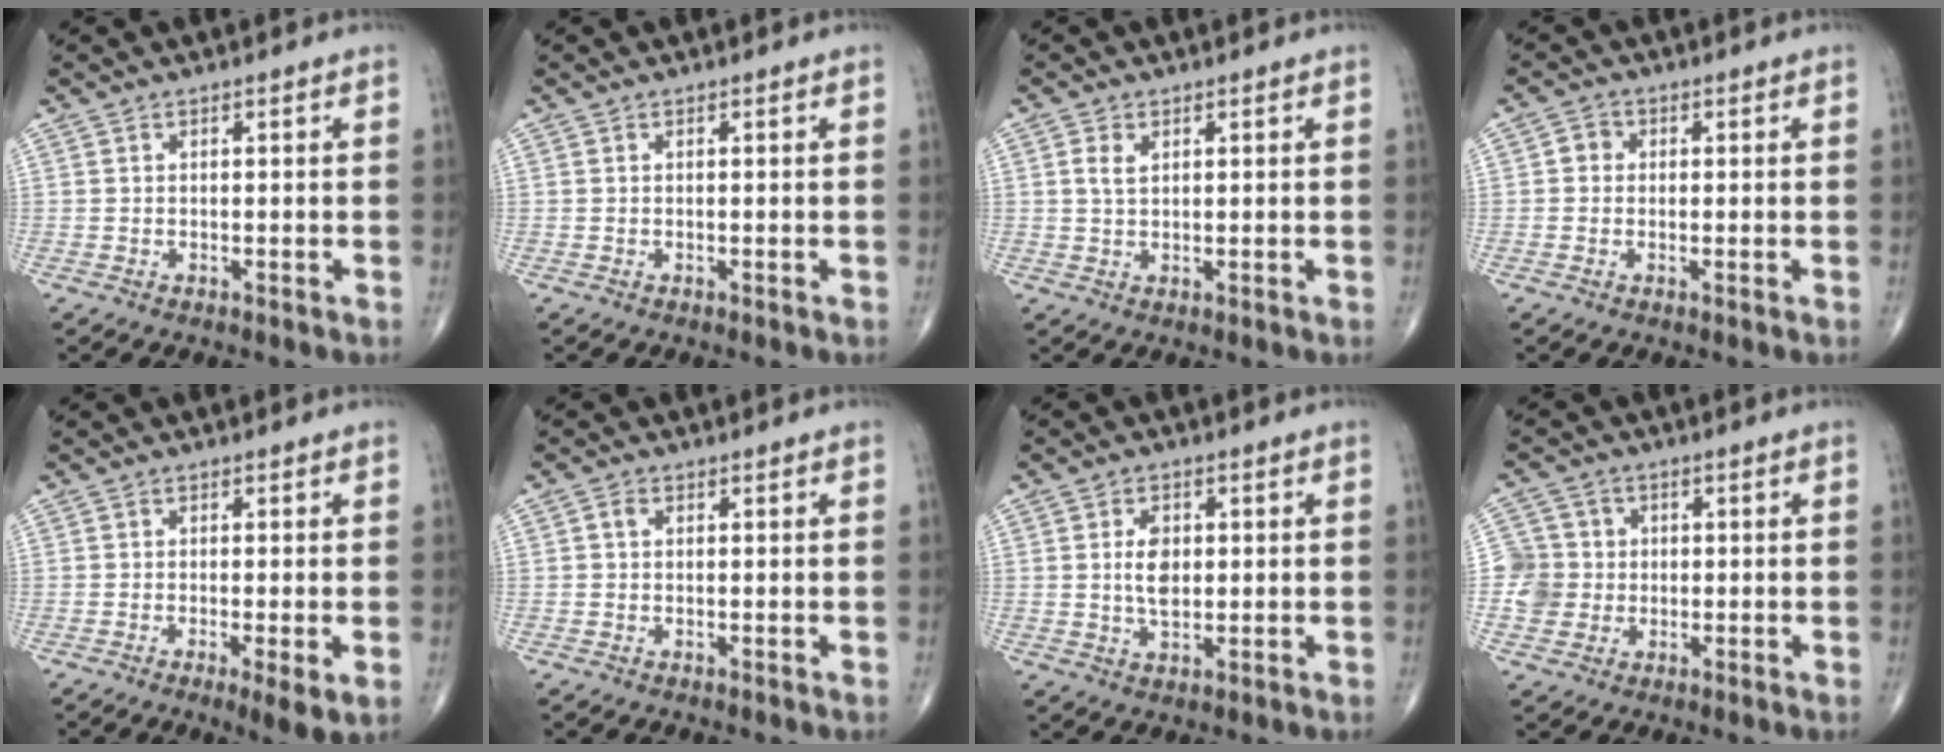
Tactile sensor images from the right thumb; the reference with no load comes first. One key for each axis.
{"total": 0.0}
{"total": 2.4, "fx": 0.9, "fy": 1.5, "fz": 1.7, "tx": -0.033, "ty": 0.001, "tz": 0.018}
{"total": 2.3, "fx": 0.1, "fy": 2.1, "fz": 0.9, "tx": -0.002, "ty": 0.006, "tz": -0.005}
{"total": 4.7, "fx": -1.4, "fy": 0.8, "fz": 4.4, "tx": -0.076, "ty": -0.015, "tz": -0.025}
{"total": 1.3, "fx": 0.2, "fy": 1.0, "fz": 0.8, "tx": -0.012, "ty": 0.005, "tz": 0.001}
{"total": 5.3, "fx": 0.6, "fy": 3.3, "fz": 4.1, "tx": -0.065, "ty": -0.007, "tz": 0.011}
{"total": 6.5, "fx": -0.3, "fy": 6.4, "fz": 1.1, "tx": 0.006, "ty": 0.010, "tz": -0.009}